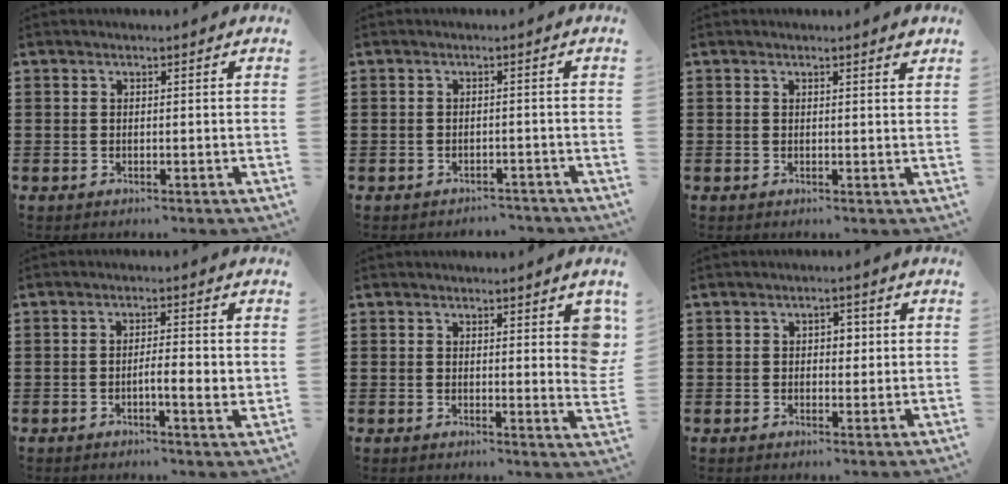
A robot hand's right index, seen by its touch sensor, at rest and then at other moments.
{"total": 2.0, "force": [-1.9, 0.5, -0.1], "torque": [-0.005, 0.001, -0.044]}
{"total": 0.7, "force": [0.5, 0.0, 0.5], "torque": [-0.010, 0.000, 0.010]}
{"total": 3.9, "force": [-0.8, 0.6, 3.8], "torque": [-0.065, 0.000, -0.015]}
{"total": 3.3, "force": [1.8, 1.2, 2.5], "torque": [-0.030, -0.003, 0.029]}
{"total": 2.0, "force": [0.2, 1.3, 1.5], "torque": [-0.023, 0.005, -0.001]}